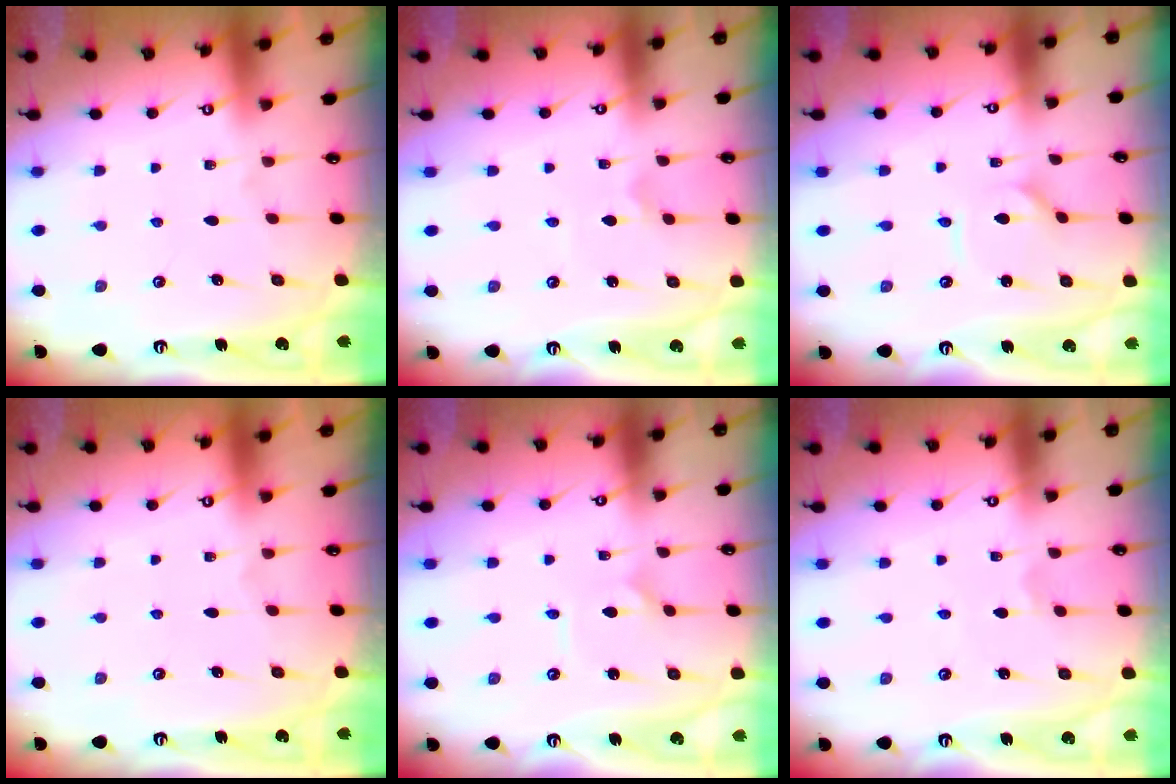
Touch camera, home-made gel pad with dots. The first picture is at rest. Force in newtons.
{"total": 0.7, "press": 0.7, "slide": 0.1}
{"total": 1.3, "press": 1.2, "slide": 0.1}
{"total": 0.0}
{"total": 1.9, "press": 1.9, "slide": 0.0}
{"total": 0.7, "press": 0.7, "slide": 0.1}